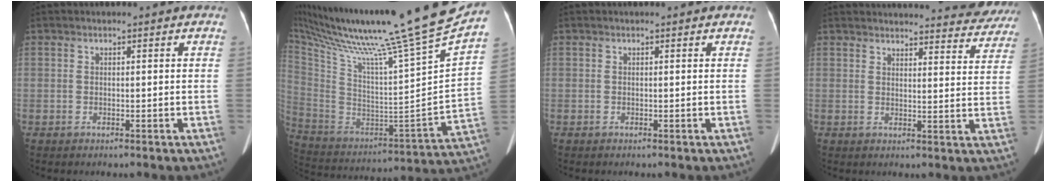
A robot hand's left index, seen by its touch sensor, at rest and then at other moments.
{"total": 34.8, "force": [28.1, -0.8, 20.4], "torque": [-0.373, -0.114, 0.419]}
{"total": 1.2, "force": [1.1, 0.2, 0.5], "torque": [-0.003, 0.002, 0.009]}
{"total": 20.0, "force": [18.9, 4.0, 5.4], "torque": [-0.056, -0.046, 0.208]}